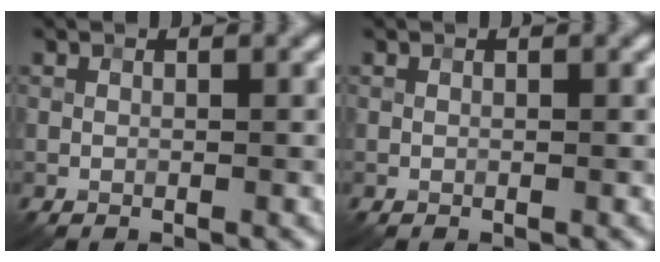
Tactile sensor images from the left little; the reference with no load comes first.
{"total": 0.0}